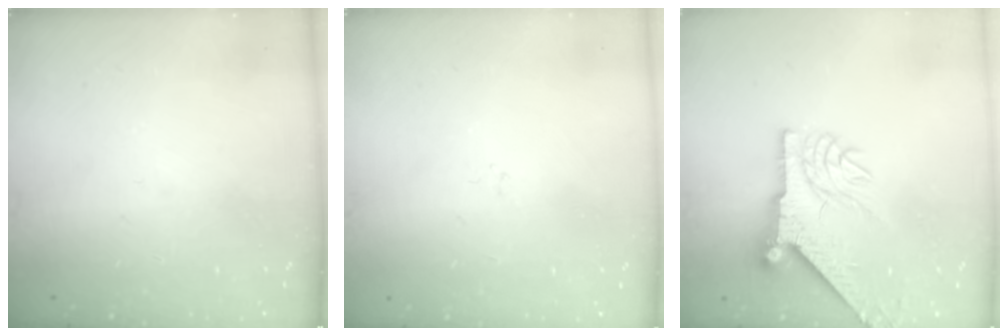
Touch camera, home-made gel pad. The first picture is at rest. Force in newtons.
{"total": 0.0}
{"total": 10.2, "press": 10.1, "slide": 1.6}